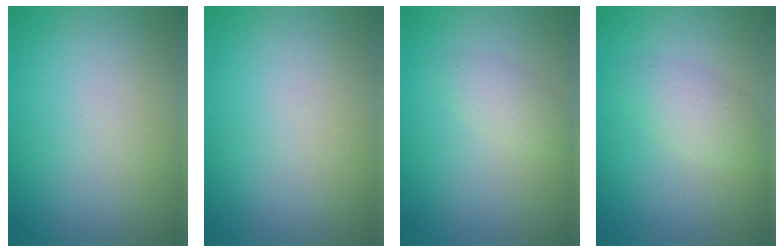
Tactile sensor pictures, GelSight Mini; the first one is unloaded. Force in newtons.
{"total": 0.0}
{"total": 1.7, "press": 1.7, "slide": 0.1}
{"total": 2.4, "press": 2.4, "slide": 0.1}